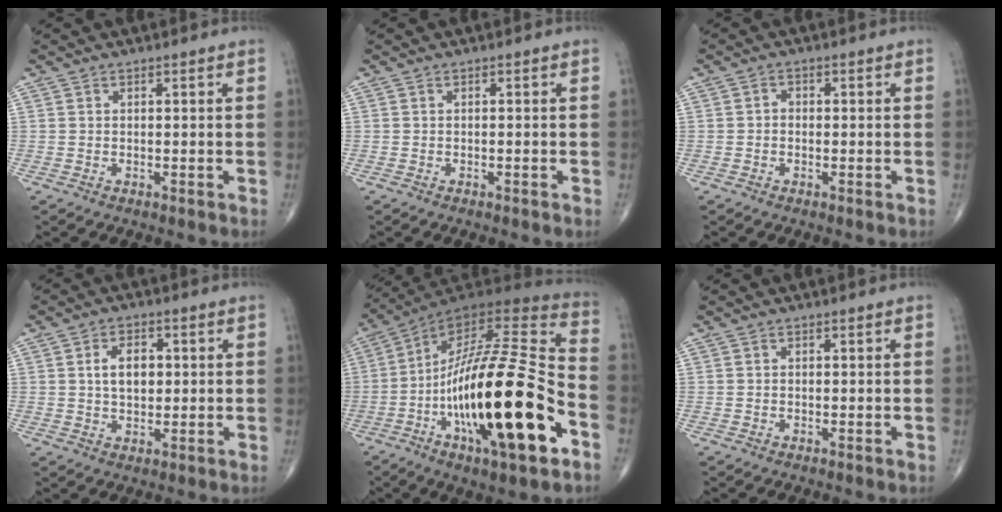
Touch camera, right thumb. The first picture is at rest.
{"total": 0.0}
{"total": 1.3, "force": [-0.3, 1.0, 0.7], "torque": [-0.002, 0.007, -0.009]}
{"total": 6.2, "force": [1.0, 3.9, 4.7], "torque": [-0.061, 0.003, 0.014]}
{"total": 31.4, "force": [-9.9, 8.5, 28.6], "torque": [-0.494, 0.024, -0.159]}
{"total": 0.0}